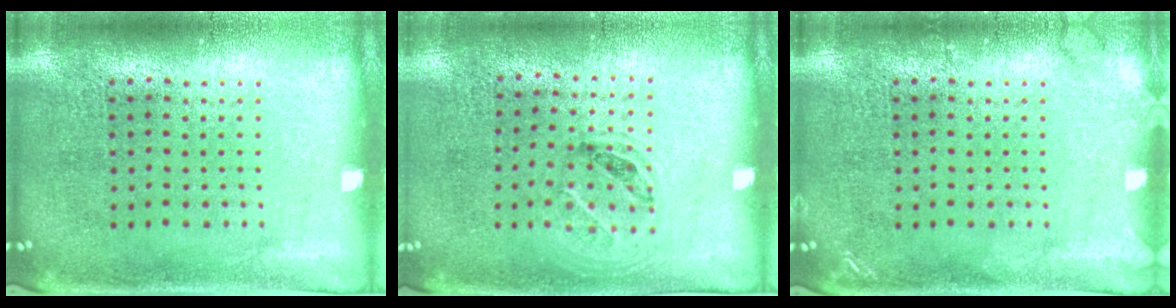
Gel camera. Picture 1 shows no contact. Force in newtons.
{"total": 1.0, "press": 0.7, "slide": 0.6}
{"total": 1.2, "press": 1.1, "slide": 0.2}